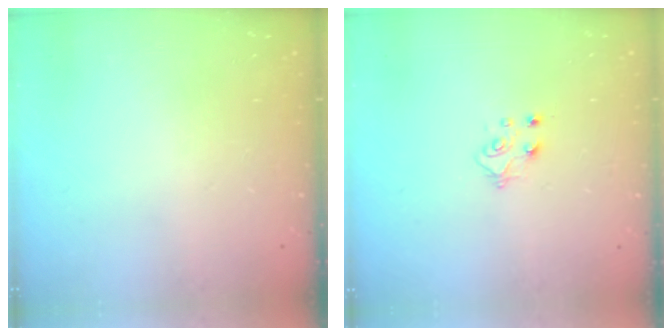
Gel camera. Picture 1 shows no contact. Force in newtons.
{"total": 6.1, "press": 6.1, "slide": 0.7}